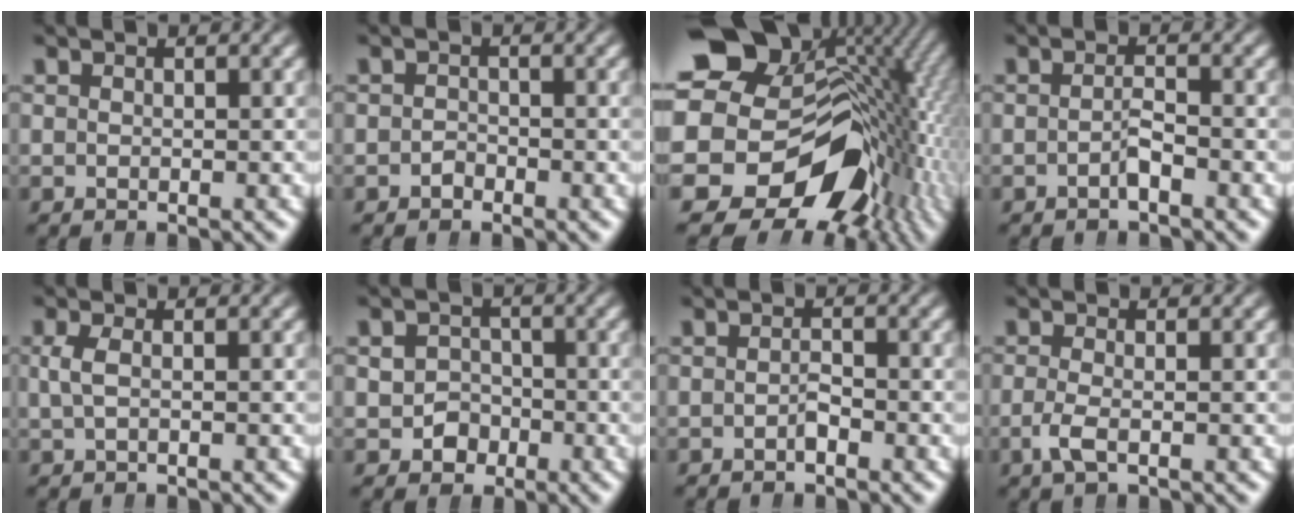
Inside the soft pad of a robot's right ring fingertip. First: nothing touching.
{"total": 0.9, "force": [-0.8, 0.2, -0.3], "torque": [0.002, -0.007, -0.013]}
{"total": 25.4, "force": [-1.8, 19.3, 16.4], "torque": [-0.297, -0.066, -0.021]}
{"total": 1.5, "force": [-1.0, 0.3, 1.0], "torque": [-0.020, -0.001, -0.023]}
{"total": 1.5, "force": [0.3, 0.3, 1.4], "torque": [-0.043, -0.004, 0.008]}
{"total": 2.8, "force": [-1.0, 2.6, 0.4], "torque": [-0.008, -0.014, -0.014]}
{"total": 1.1, "force": [-0.7, 0.6, 0.6], "torque": [-0.016, -0.002, -0.016]}
{"total": 1.8, "force": [-1.0, 0.3, 1.5], "torque": [-0.046, -0.018, -0.012]}